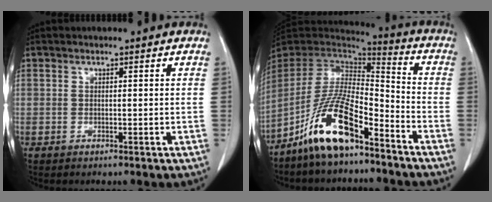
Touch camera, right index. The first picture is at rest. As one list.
[{"total": 14.2, "force": [-9.1, 3.5, 10.3], "torque": [-0.205, 0.005, -0.169]}]